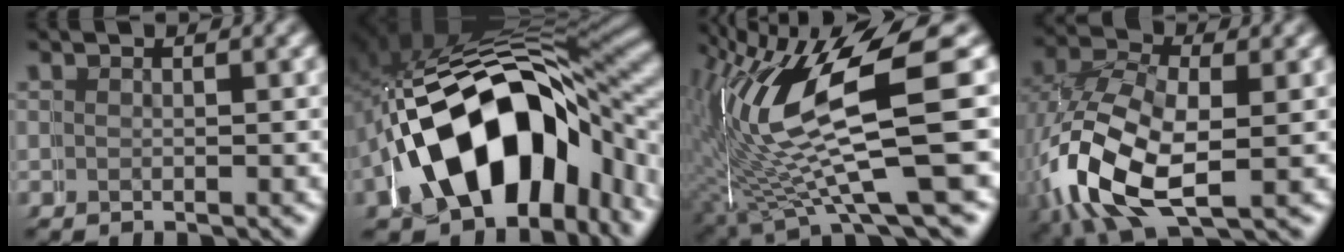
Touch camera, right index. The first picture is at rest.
{"total": 16.0, "force": [-1.7, 9.7, 12.7], "torque": [-0.226, -0.026, -0.007]}
{"total": 11.6, "force": [1.1, 5.3, 10.2], "torque": [-0.182, 0.003, 0.026]}
{"total": 10.9, "force": [-1.9, 8.4, 6.7], "torque": [-0.187, -0.050, -0.008]}